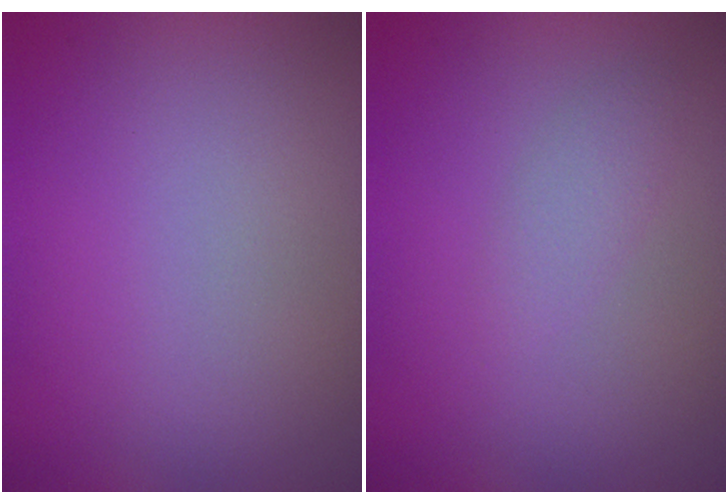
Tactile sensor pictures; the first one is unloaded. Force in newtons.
{"total": 1.2, "press": 1.1, "slide": 0.1}